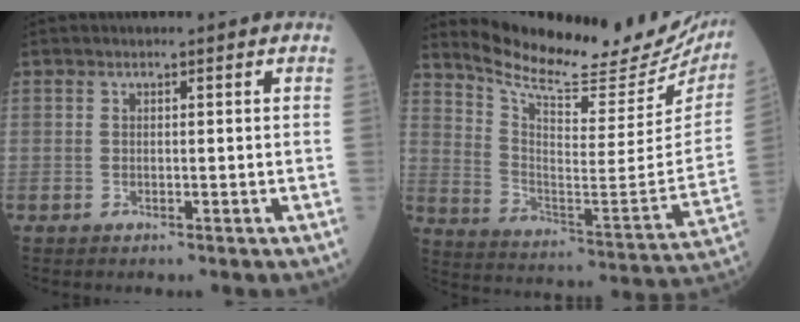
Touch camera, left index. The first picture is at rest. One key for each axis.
{"total": 25.1, "fx": 22.9, "fy": 4.6, "fz": 9.3, "tx": -0.153, "ty": -0.073, "tz": 0.309}